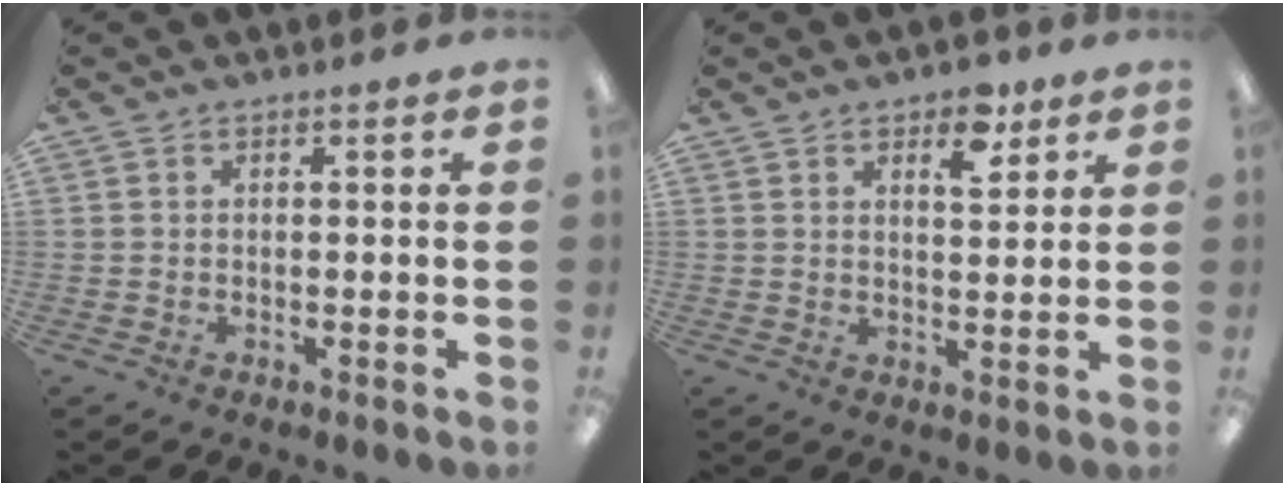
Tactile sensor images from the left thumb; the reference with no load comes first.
{"total": 6.6, "force": [4.2, 3.2, 4.0], "torque": [-0.034, -0.020, 0.065]}